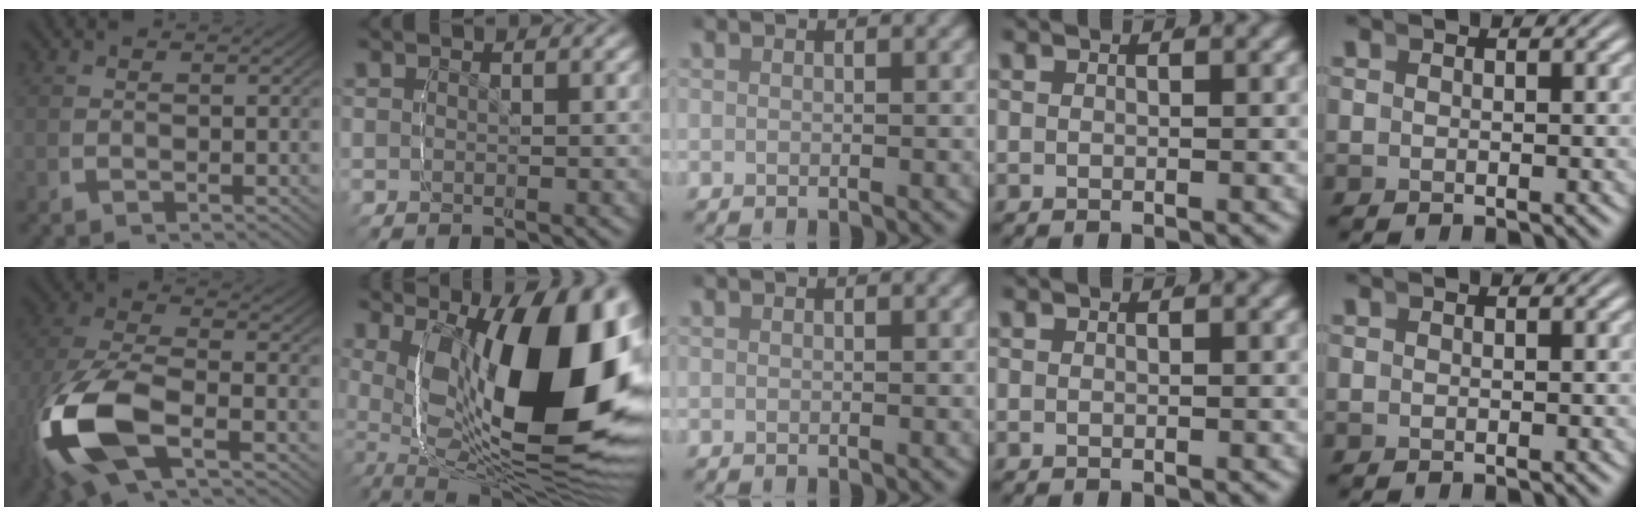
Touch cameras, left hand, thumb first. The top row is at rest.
{"thumb": {"total": 12.8, "force": [-2.8, 7.1, 10.3], "torque": [-0.262, -0.037, -0.029]}, "index": {"total": 17.7, "force": [-1.5, 9.8, 14.7], "torque": [-0.253, -0.038, -0.005]}}